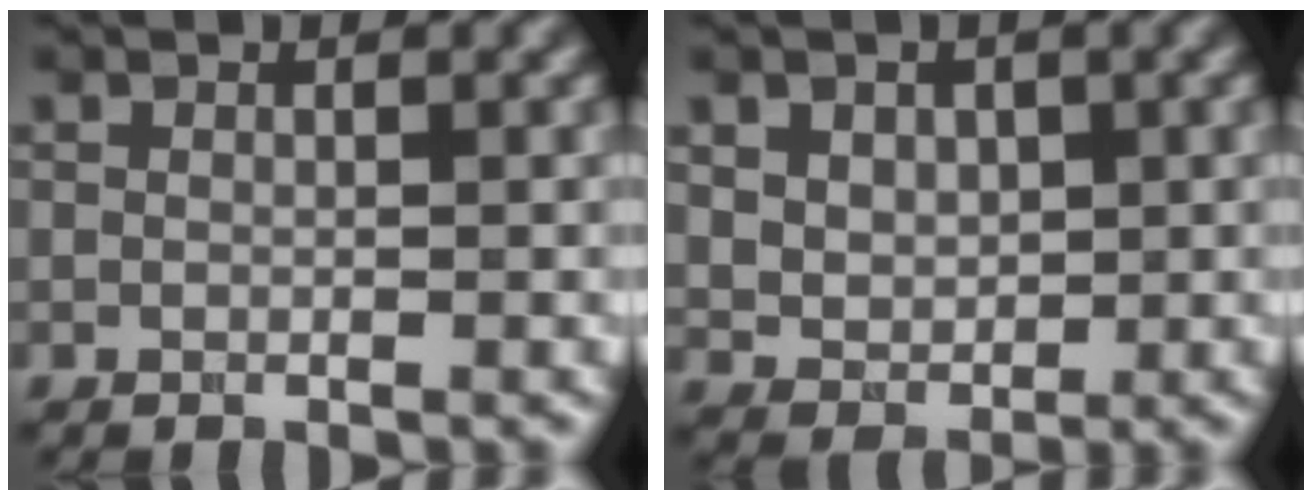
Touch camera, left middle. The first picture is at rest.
{"total": 3.8, "force": [1.5, 2.9, 2.0], "torque": [-0.050, 0.006, 0.033]}